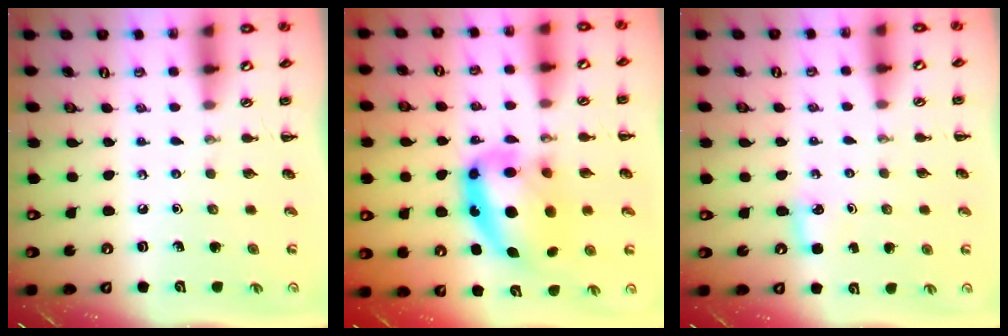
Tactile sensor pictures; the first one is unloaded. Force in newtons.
{"total": 12.9, "press": 12.6, "slide": 3.0}
{"total": 3.6, "press": 3.4, "slide": 1.3}